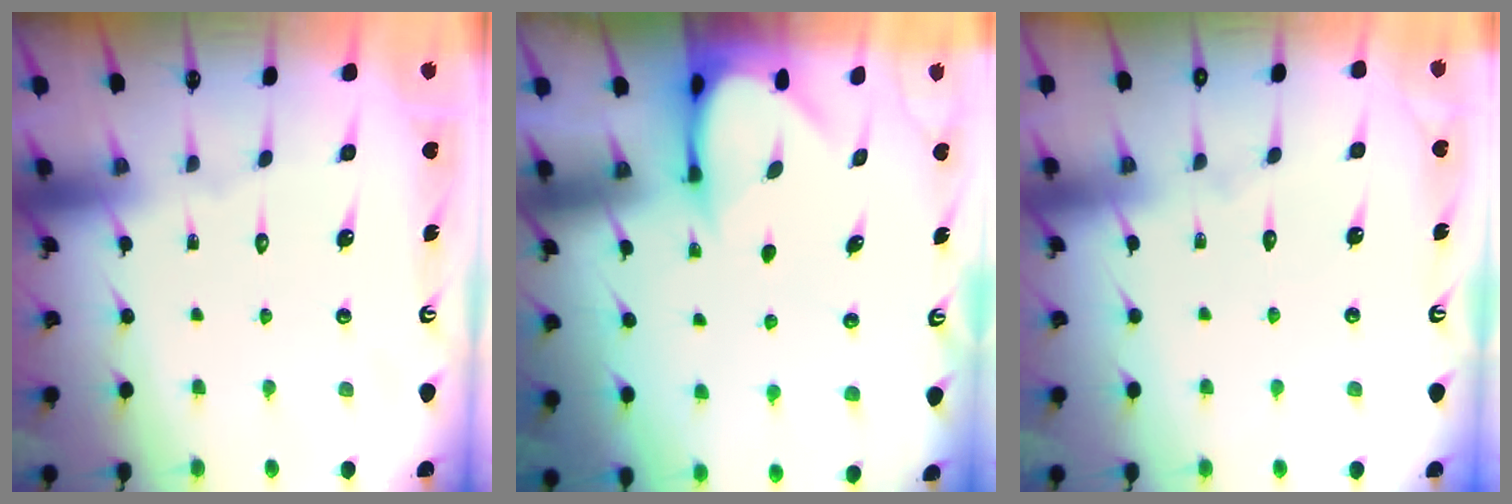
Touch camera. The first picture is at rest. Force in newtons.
{"total": 3.6, "press": 3.6, "slide": 0.3}
{"total": 3.0, "press": 3.0, "slide": 0.3}